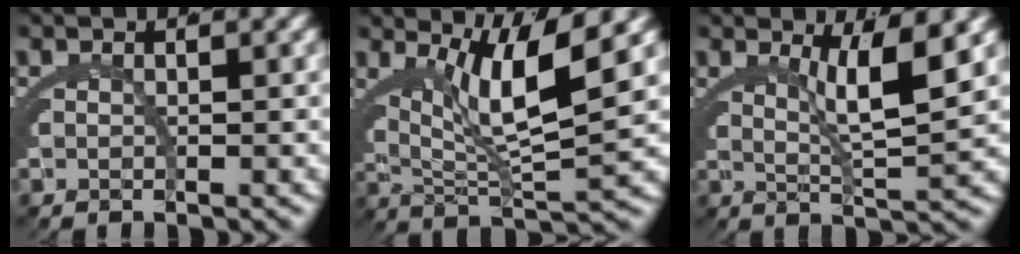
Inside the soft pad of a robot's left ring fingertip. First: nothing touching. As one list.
[{"total": 7.8, "force": [2.8, 2.7, 6.8], "torque": [-0.121, -0.002, 0.050]}, {"total": 4.4, "force": [2.2, -0.1, 3.9], "torque": [-0.064, -0.010, 0.045]}]